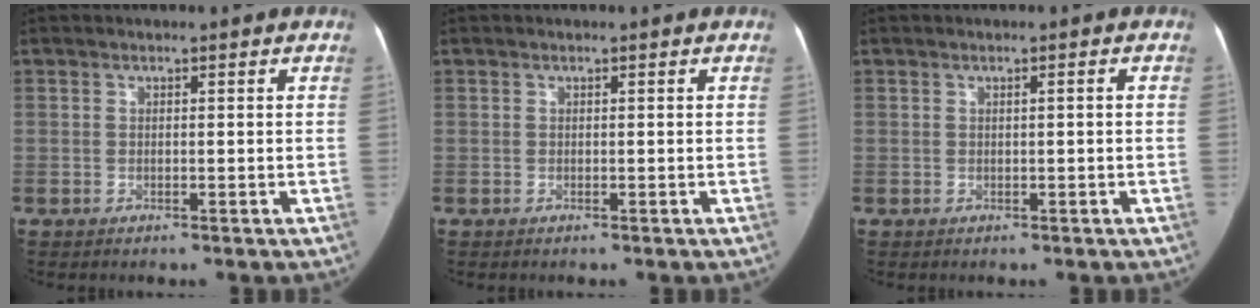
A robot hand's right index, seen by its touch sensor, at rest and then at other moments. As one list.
[{"total": 0.0}, {"total": 0.8, "force": [0.0, 0.1, 0.8], "torque": [-0.011, 0.004, 0.003]}]